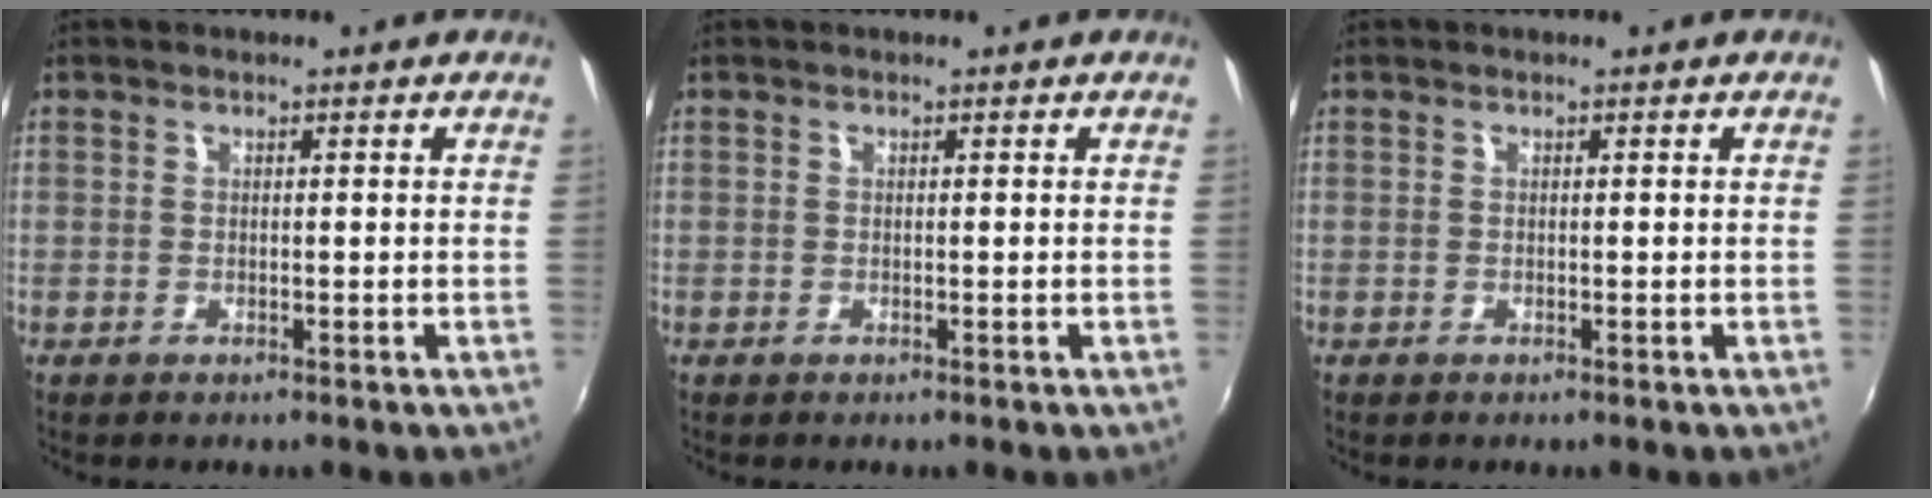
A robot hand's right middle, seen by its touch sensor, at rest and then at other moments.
{"total": 0.0}
{"total": 0.0}